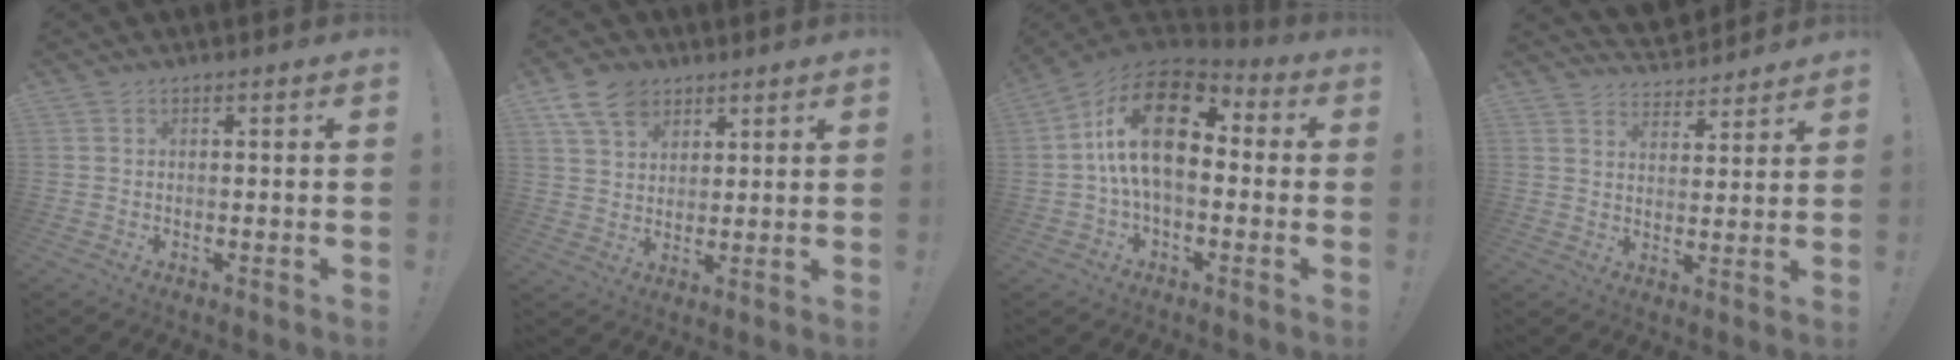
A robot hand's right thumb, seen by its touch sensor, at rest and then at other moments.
{"total": 10.2, "force": [6.0, 7.1, 4.2], "torque": [-0.067, -0.028, 0.117]}
{"total": 19.9, "force": [3.6, 10.2, 16.7], "torque": [-0.300, 0.000, 0.063]}
{"total": 5.8, "force": [5.2, 2.4, 0.6], "torque": [-0.002, -0.048, 0.095]}